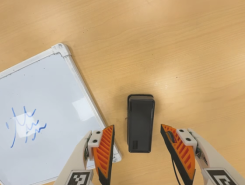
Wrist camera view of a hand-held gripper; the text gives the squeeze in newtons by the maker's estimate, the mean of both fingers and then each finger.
{"total": 0.0}